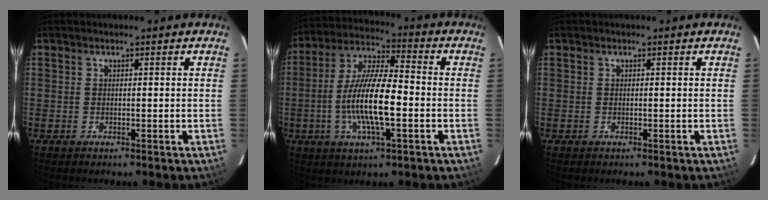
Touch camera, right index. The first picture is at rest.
{"total": 14.0, "force": [-3.1, 3.5, 13.2], "torque": [-0.262, -0.002, -0.060]}
{"total": 0.0}